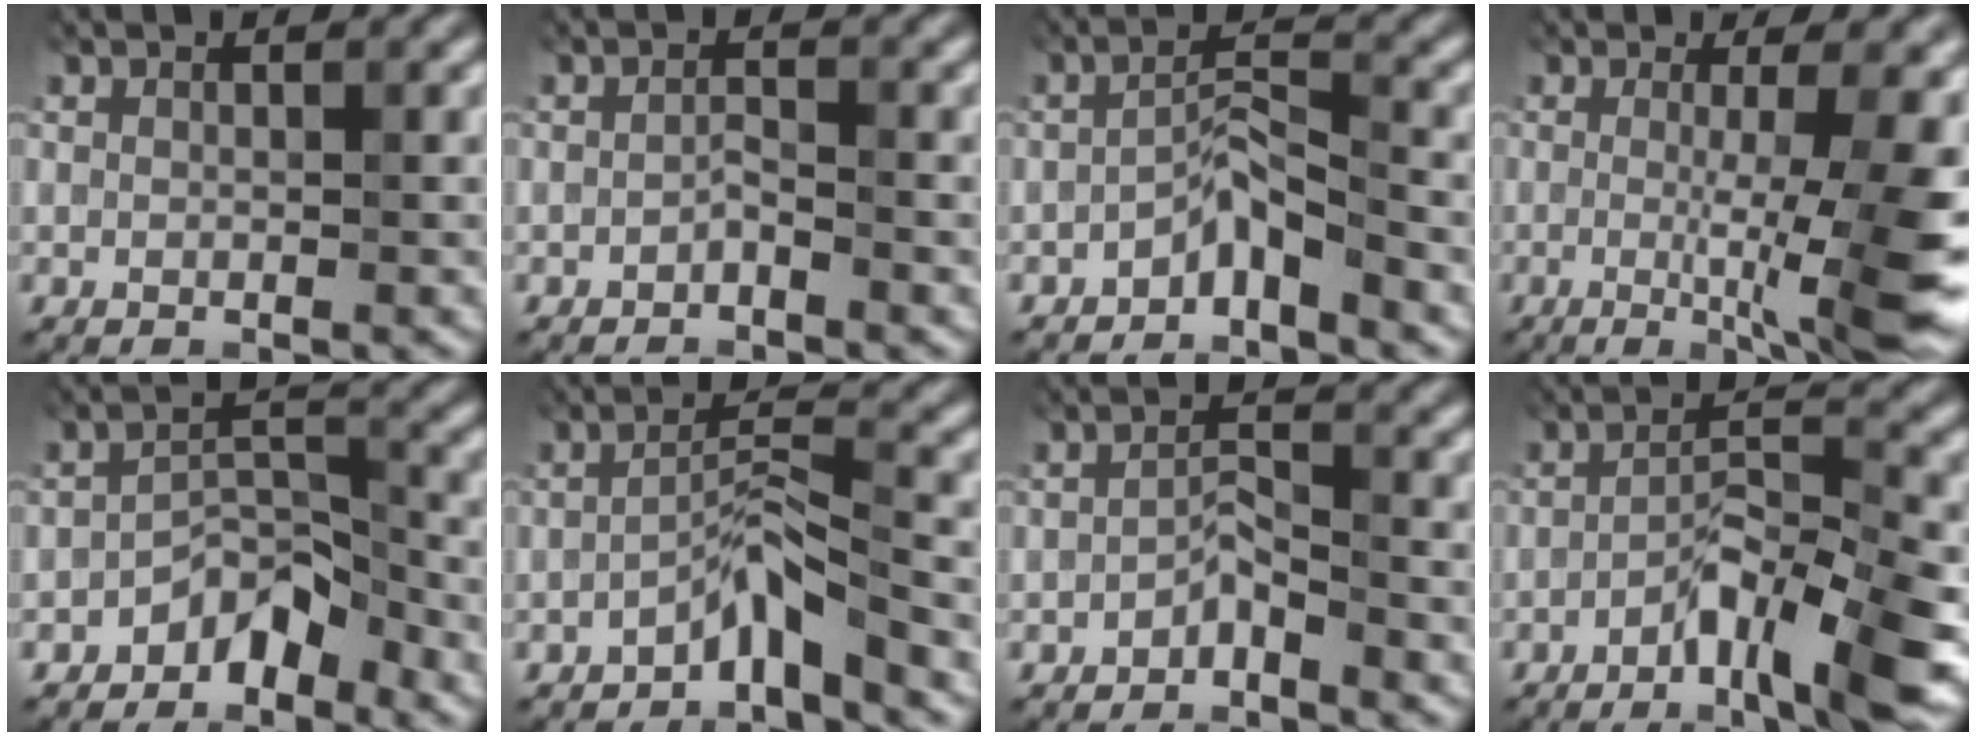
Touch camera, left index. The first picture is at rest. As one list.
[{"total": 0.9, "force": [-0.7, 0.2, 0.6], "torque": [-0.012, 0.003, -0.013]}, {"total": 2.6, "force": [-2.0, 0.4, 1.6], "torque": [-0.029, 0.017, -0.040]}, {"total": 9.4, "force": [-0.9, 1.9, 9.2], "torque": [-0.121, -0.017, -0.012]}, {"total": 3.7, "force": [-2.7, 1.6, 1.9], "torque": [-0.024, 0.020, -0.053]}, {"total": 3.0, "force": [-2.3, 0.2, 2.0], "torque": [-0.036, 0.018, -0.048]}, {"total": 1.7, "force": [-1.3, 0.4, 1.0], "torque": [-0.019, 0.009, -0.026]}, {"total": 8.0, "force": [-4.3, 1.4, 6.5], "torque": [-0.104, 0.006, -0.076]}]